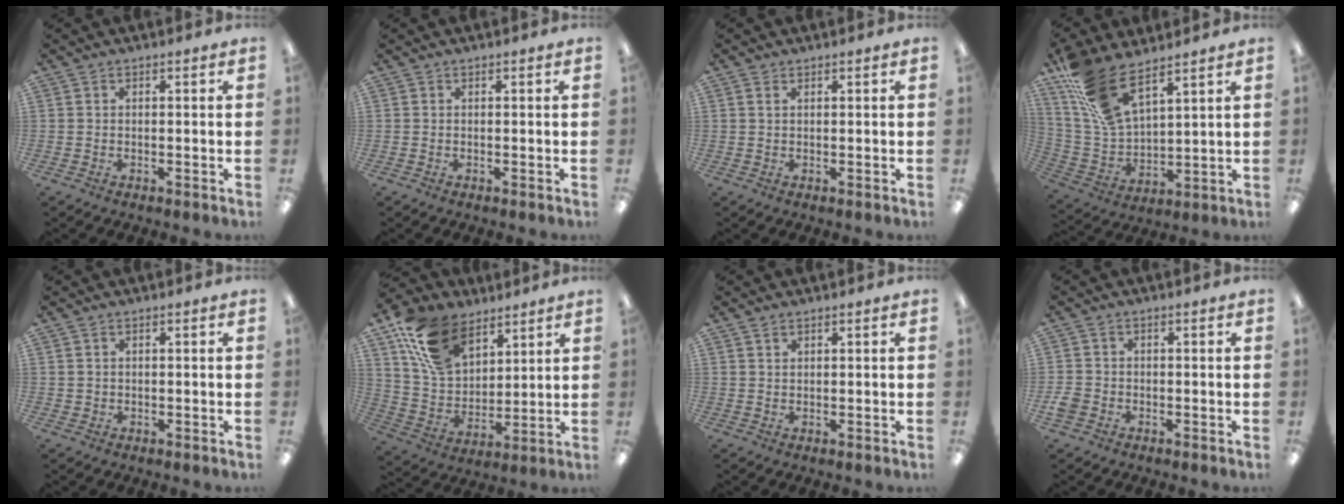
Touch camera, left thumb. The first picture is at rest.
{"total": 0.0}
{"total": 0.9, "force": [0.5, 0.5, 0.6], "torque": [-0.014, 0.003, 0.009]}
{"total": 14.7, "force": [10.4, 5.8, 8.7], "torque": [-0.200, -0.043, 0.196]}
{"total": 1.2, "force": [0.5, 1.1, 0.3], "torque": [-0.006, 0.004, 0.008]}
{"total": 17.2, "force": [10.5, 10.6, 8.6], "torque": [-0.177, -0.034, 0.203]}
{"total": 1.2, "force": [1.0, 0.6, 0.6], "torque": [-0.013, 0.000, 0.018]}
{"total": 3.0, "force": [-1.1, 2.4, 1.3], "torque": [-0.019, 0.007, -0.020]}